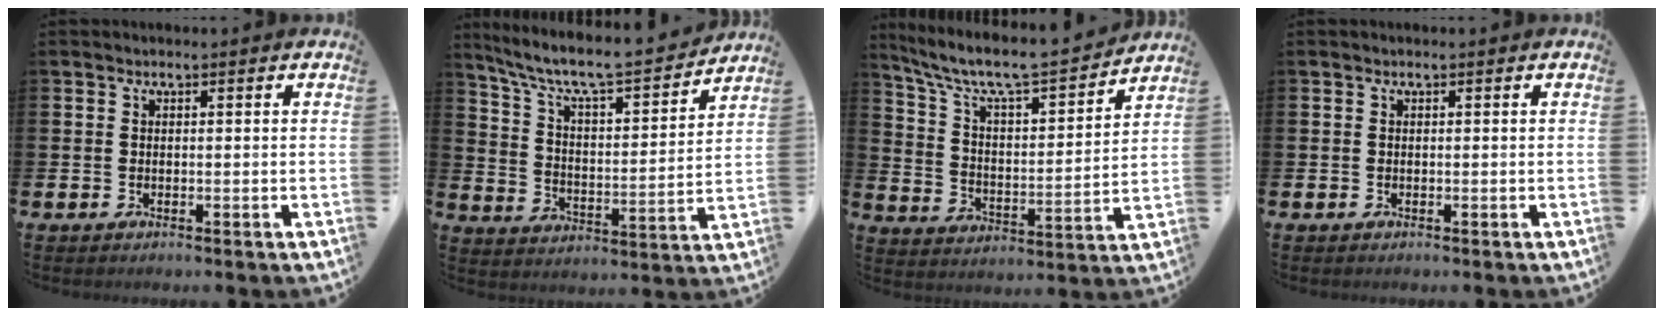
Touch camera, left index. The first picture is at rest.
{"total": 8.6, "force": [7.7, 1.5, 3.4], "torque": [-0.104, -0.053, 0.128]}
{"total": 8.4, "force": [7.6, 1.5, 3.4], "torque": [-0.102, -0.051, 0.125]}
{"total": 0.0}